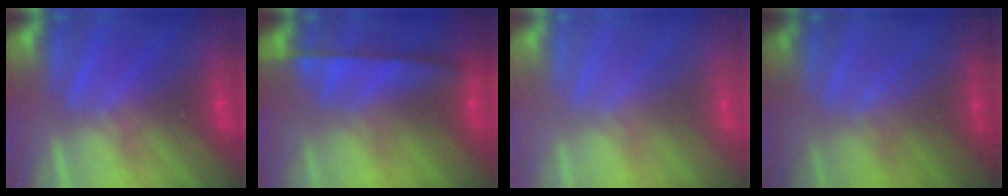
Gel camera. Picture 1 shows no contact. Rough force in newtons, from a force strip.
{"total": 6.7}
{"total": 2.7}
{"total": 2.9}